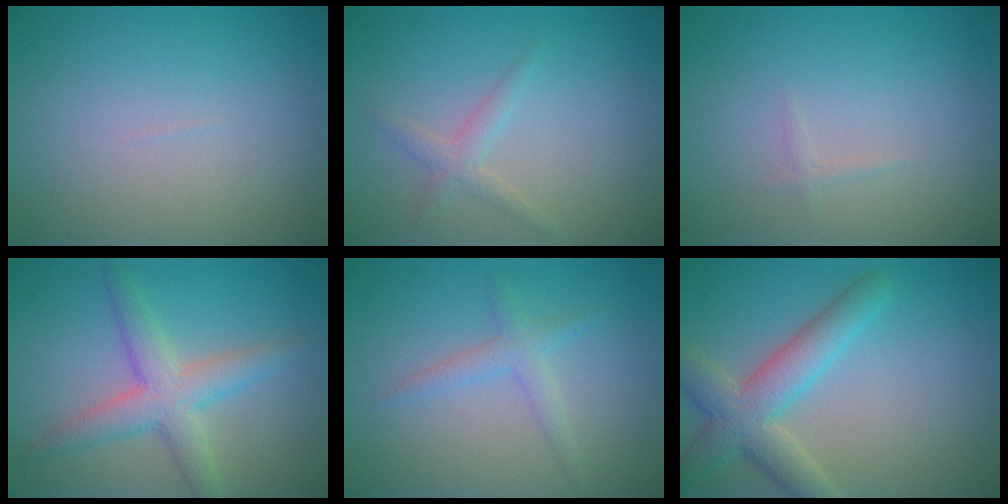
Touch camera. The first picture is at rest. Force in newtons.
{"total": 1.6, "press": 1.6, "slide": 0.0}
{"total": 0.5, "press": 0.5, "slide": 0.0}
{"total": 4.4, "press": 4.4, "slide": 0.2}
{"total": 1.9, "press": 1.9, "slide": 0.1}
{"total": 5.2, "press": 5.2, "slide": 0.2}